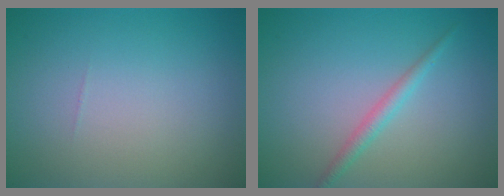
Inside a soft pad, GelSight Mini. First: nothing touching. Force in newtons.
{"total": 1.6, "press": 1.6, "slide": 0.0}